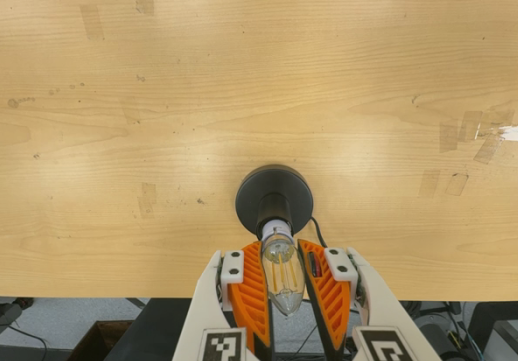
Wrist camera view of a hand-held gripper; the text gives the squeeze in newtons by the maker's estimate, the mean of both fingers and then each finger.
{"total": 13.0, "left": 12.3, "right": 13.7}